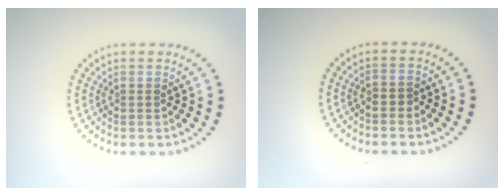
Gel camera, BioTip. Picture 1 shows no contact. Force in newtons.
{"total": 0.7, "press": 0.5, "slide": 0.4}